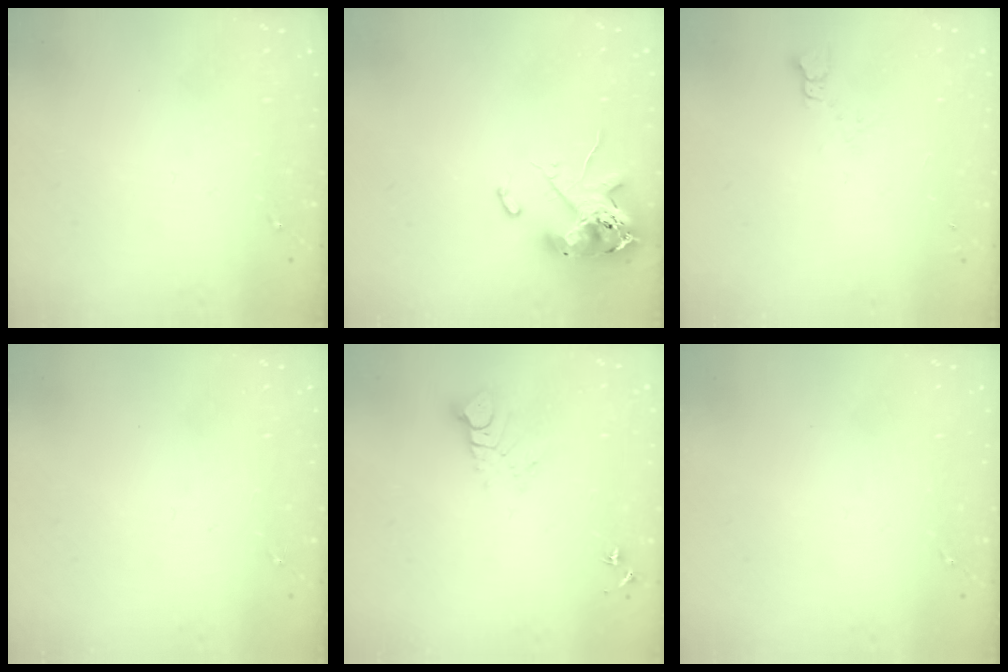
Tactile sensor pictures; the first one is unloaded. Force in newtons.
{"total": 12.5, "press": 12.3, "slide": 2.0}
{"total": 4.1, "press": 4.0, "slide": 0.4}
{"total": 0.0}
{"total": 6.6, "press": 6.6, "slide": 0.4}
{"total": 0.0}